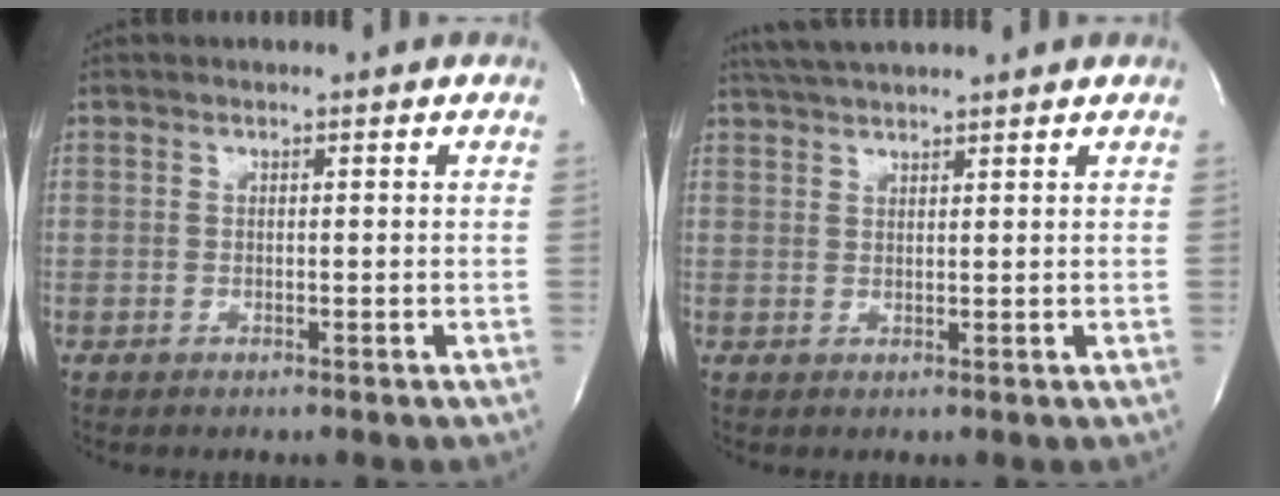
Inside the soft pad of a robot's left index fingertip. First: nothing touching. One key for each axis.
{"total": 6.0, "fx": 5.4, "fy": -0.3, "fz": 2.6, "tx": -0.048, "ty": 0.032, "tz": 0.092}